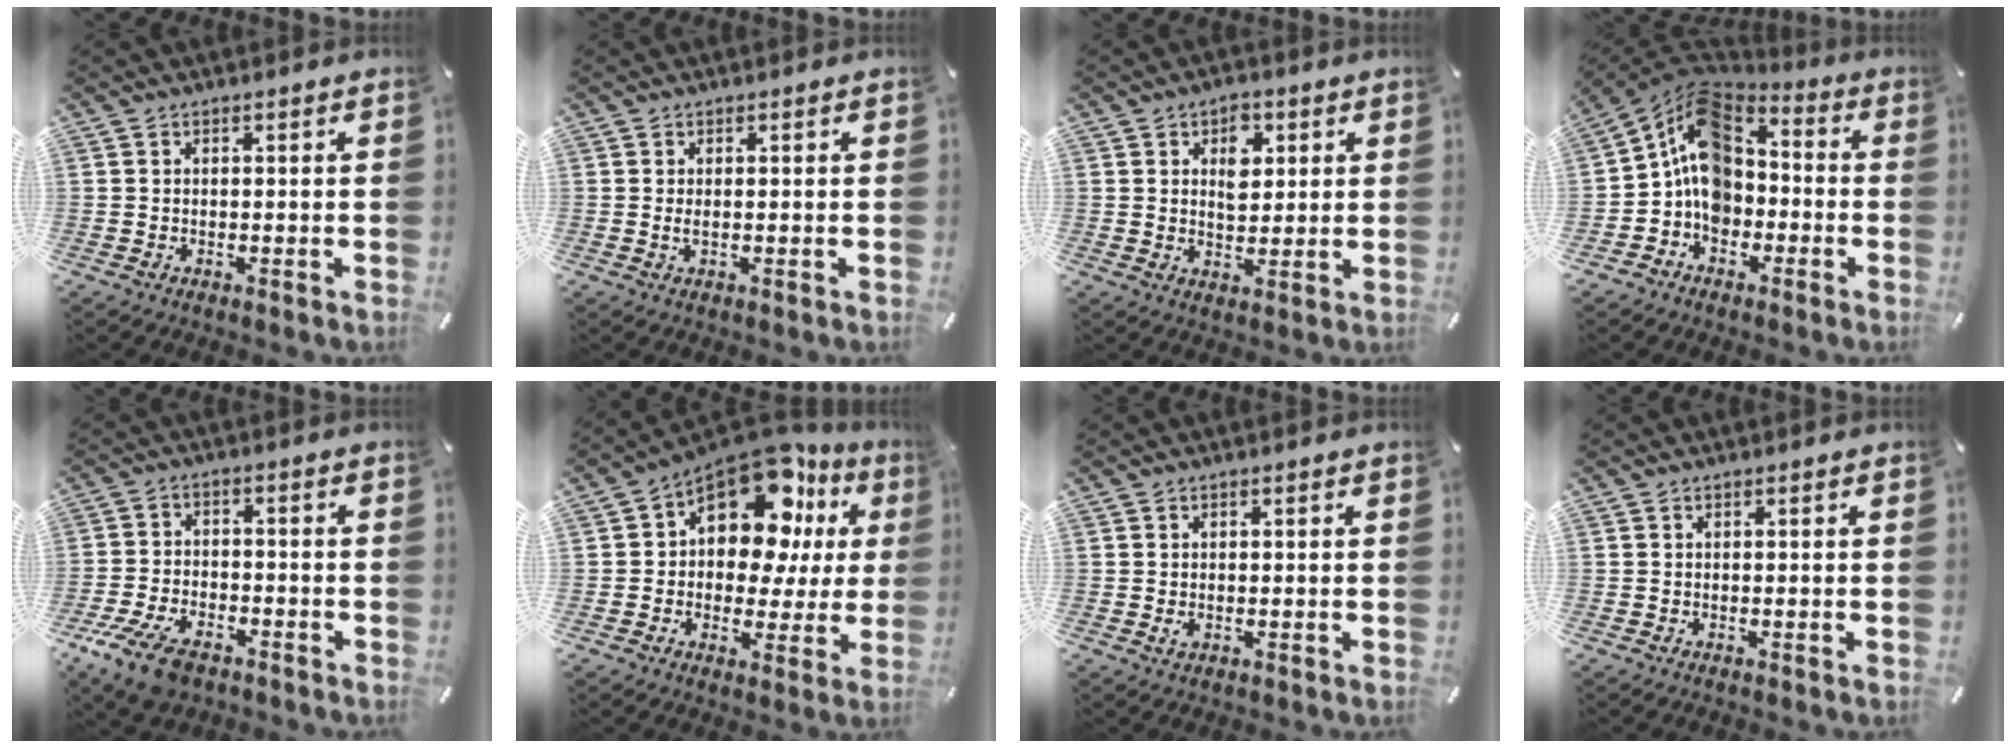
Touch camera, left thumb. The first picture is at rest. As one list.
[{"total": 1.3, "force": [0.1, 0.5, 1.2], "torque": [-0.024, 0.001, 0.001]}, {"total": 6.5, "force": [2.2, 4.7, 3.9], "torque": [-0.038, -0.009, 0.032]}, {"total": 11.7, "force": [-1.4, 9.8, 6.3], "torque": [-0.120, 0.014, -0.026]}, {"total": 9.5, "force": [-6.0, 5.0, 5.5], "torque": [-0.121, 0.024, -0.112]}, {"total": 15.5, "force": [8.2, 8.9, 9.6], "torque": [-0.158, -0.068, 0.144]}, {"total": 1.1, "force": [-0.1, 0.8, 0.8], "torque": [-0.015, 0.002, -0.002]}, {"total": 0.0}]